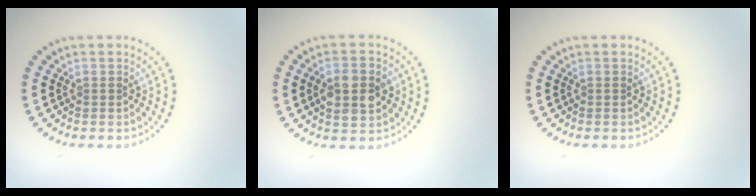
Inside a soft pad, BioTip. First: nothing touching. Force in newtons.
{"total": 4.3, "press": 4.3, "slide": 0.1}
{"total": 0.0}